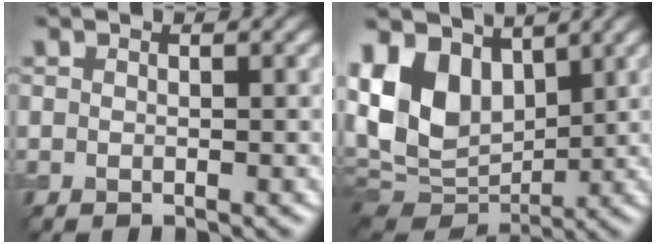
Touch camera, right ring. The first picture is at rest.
{"total": 11.3, "force": [2.8, 8.1, 7.4], "torque": [-0.170, 0.003, 0.050]}